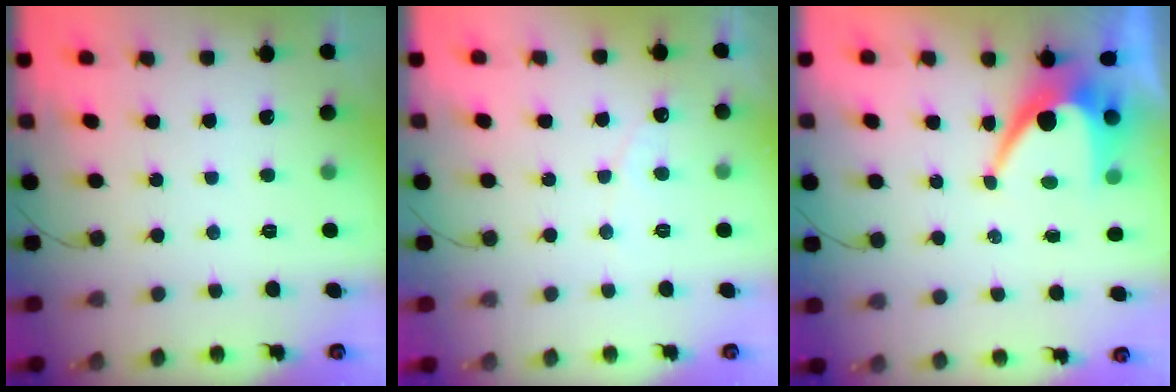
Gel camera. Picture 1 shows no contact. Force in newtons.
{"total": 2.9, "press": 2.9, "slide": 0.2}
{"total": 8.7, "press": 8.6, "slide": 0.6}